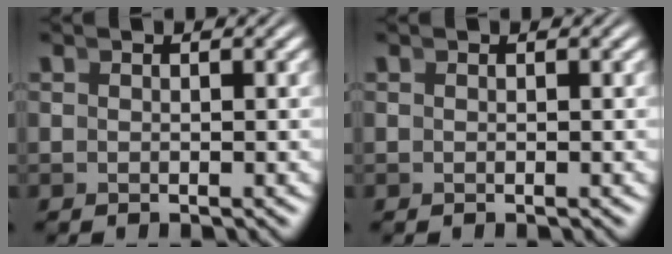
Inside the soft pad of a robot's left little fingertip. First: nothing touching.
{"total": 0.0}